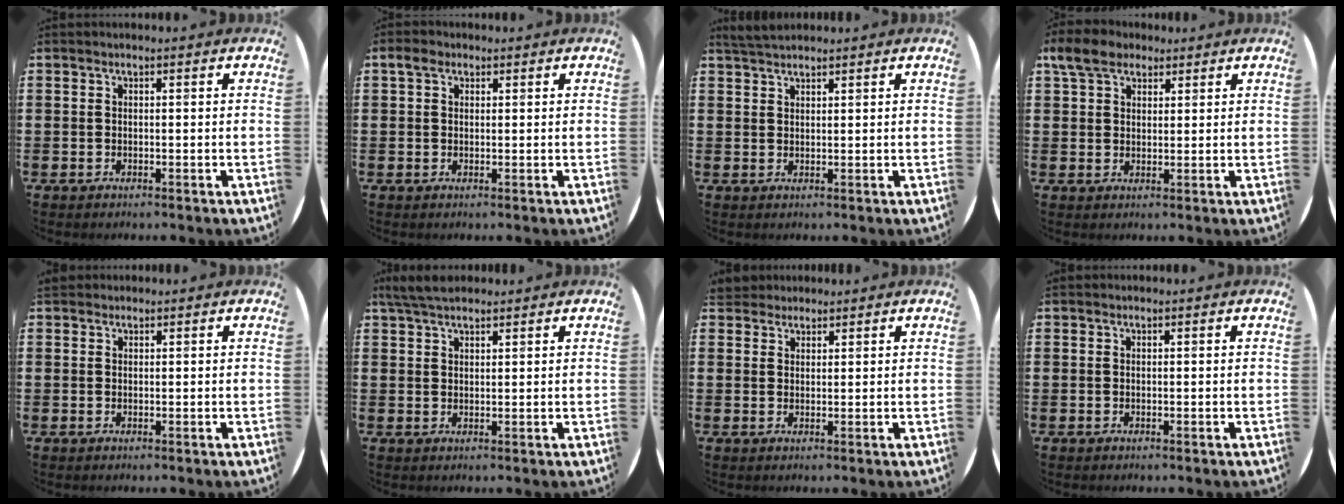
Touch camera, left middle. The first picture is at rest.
{"total": 2.0, "force": [1.1, 1.3, 0.9], "torque": [-0.011, 0.006, 0.018]}
{"total": 2.5, "force": [2.3, 0.6, 0.7], "torque": [-0.017, 0.005, 0.044]}
{"total": 5.5, "force": [4.0, 3.1, 2.1], "torque": [-0.038, 0.002, 0.073]}
{"total": 0.9, "force": [0.9, 0.4, 0.0], "torque": [0.000, 0.004, 0.017]}
{"total": 4.1, "force": [3.5, 1.2, 1.8], "torque": [-0.043, 0.001, 0.066]}
{"total": 2.6, "force": [2.5, 0.9, -0.2], "torque": [-0.001, 0.001, 0.049]}
{"total": 0.0}